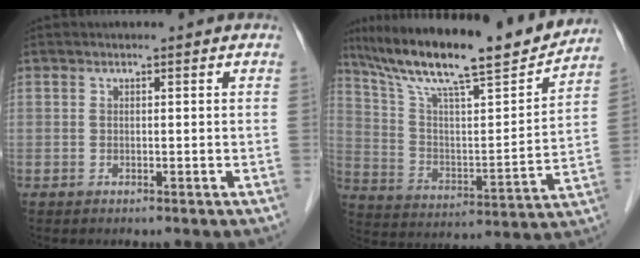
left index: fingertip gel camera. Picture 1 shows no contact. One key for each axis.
{"total": 22.6, "fx": 19.2, "fy": 1.7, "fz": 11.8, "tx": -0.203, "ty": -0.001, "tz": 0.306}